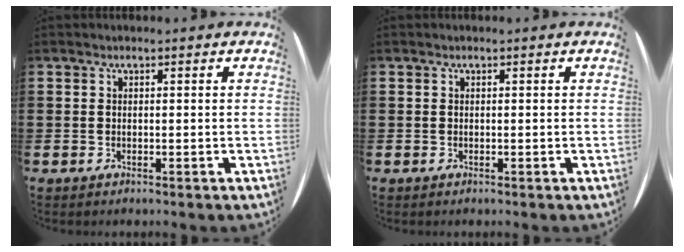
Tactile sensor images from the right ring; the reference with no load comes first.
{"total": 0.0}